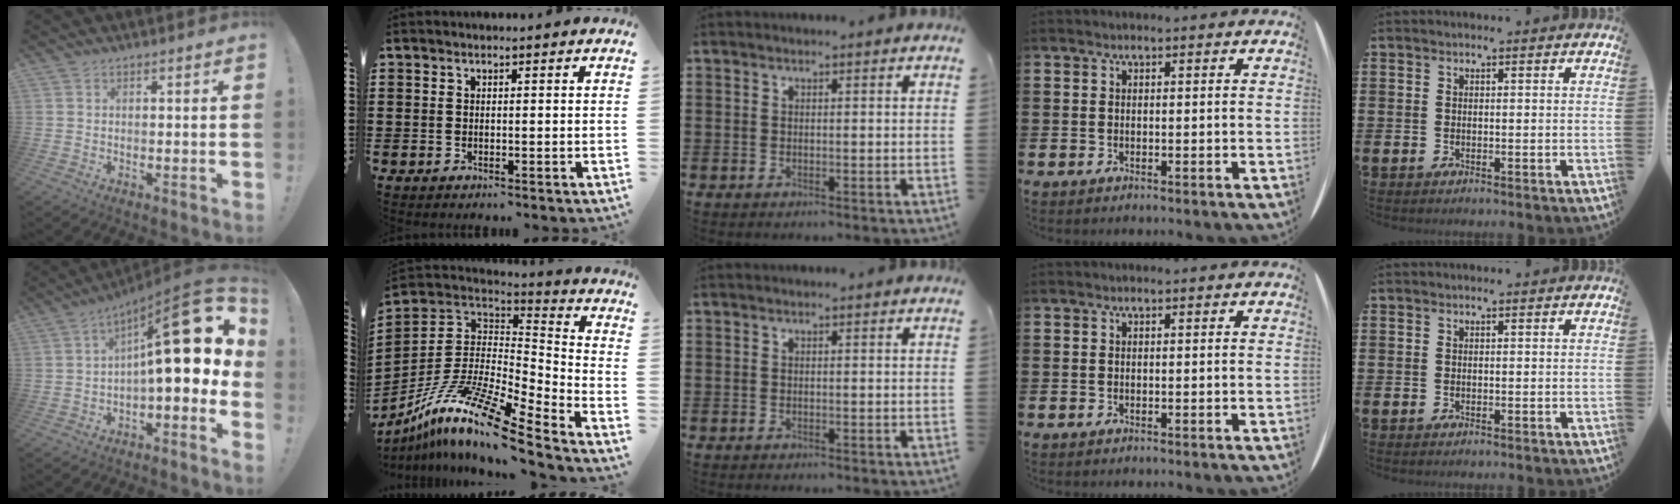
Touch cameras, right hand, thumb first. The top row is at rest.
{"thumb": {"total": 21.3, "force": [3.9, 6.5, 19.9], "torque": [-0.287, -0.025, 0.064]}, "index": {"total": 14.1, "force": [-9.5, 2.5, 10.1], "torque": [-0.206, 0.012, -0.185]}}